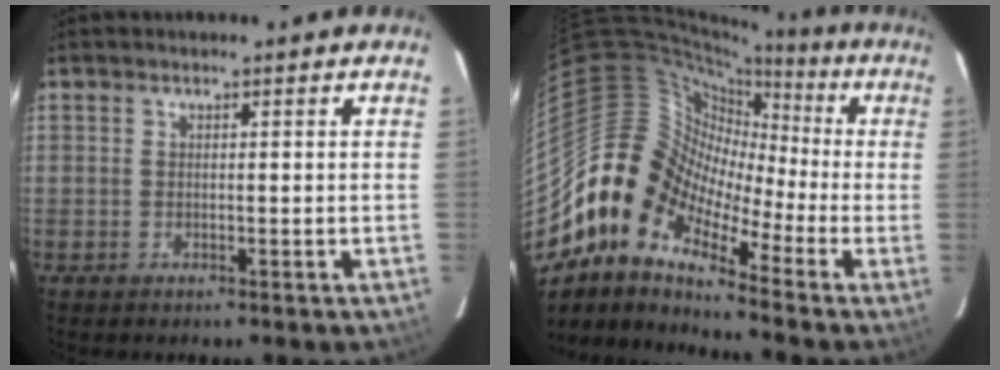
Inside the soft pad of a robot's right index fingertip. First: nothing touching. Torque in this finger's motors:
{"motor_torque": [1.08, -1.06, 0.01, -0.19]}